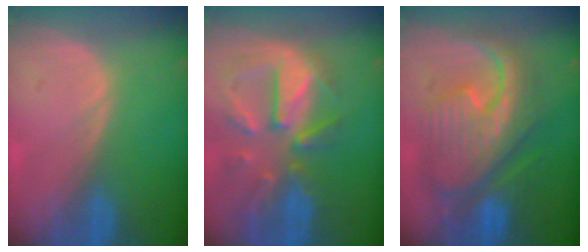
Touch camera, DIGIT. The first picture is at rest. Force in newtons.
{"total": 11.1, "press": 9.8, "slide": 5.4}
{"total": 12.4, "press": 12.3, "slide": 1.3}